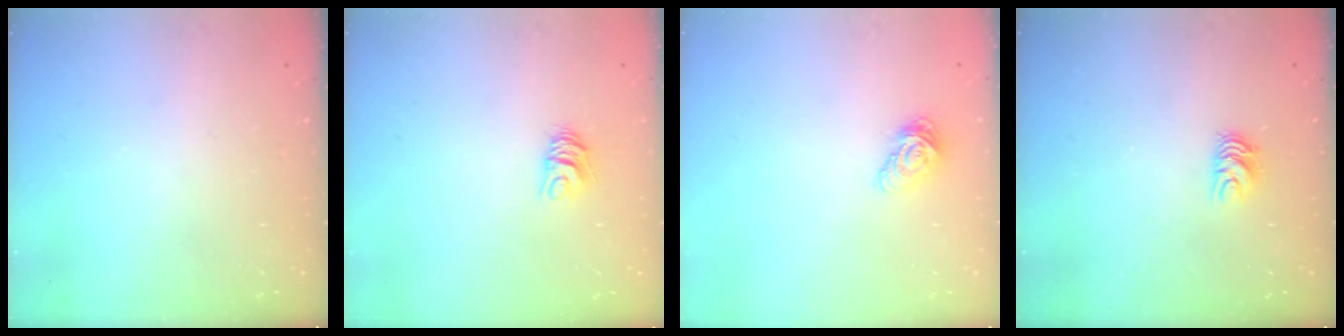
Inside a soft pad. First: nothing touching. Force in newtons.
{"total": 6.2, "press": 6.2, "slide": 0.1}
{"total": 7.4, "press": 7.4, "slide": 0.1}
{"total": 6.2, "press": 6.2, "slide": 0.4}